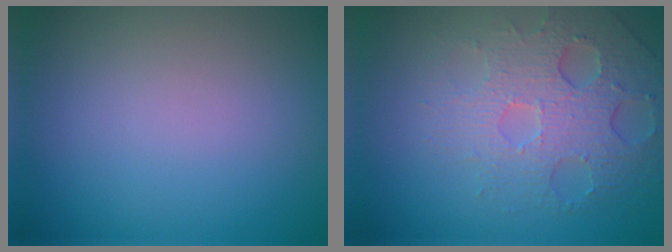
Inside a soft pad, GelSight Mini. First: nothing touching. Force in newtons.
{"total": 4.9, "press": 4.1, "slide": 2.6}